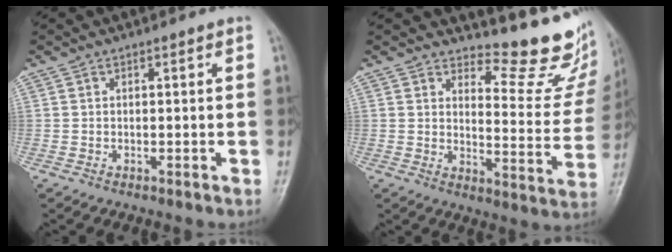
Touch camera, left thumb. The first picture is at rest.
{"total": 13.9, "force": [12.4, 3.9, 4.9], "torque": [-0.024, -0.138, 0.145]}